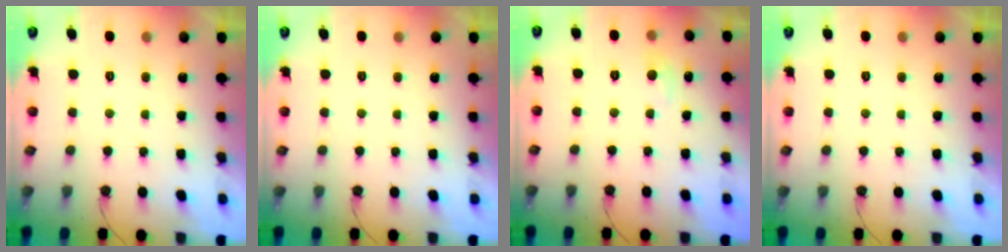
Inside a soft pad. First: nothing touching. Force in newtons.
{"total": 0.0}
{"total": 3.9, "press": 3.9, "slide": 0.5}
{"total": 0.0}